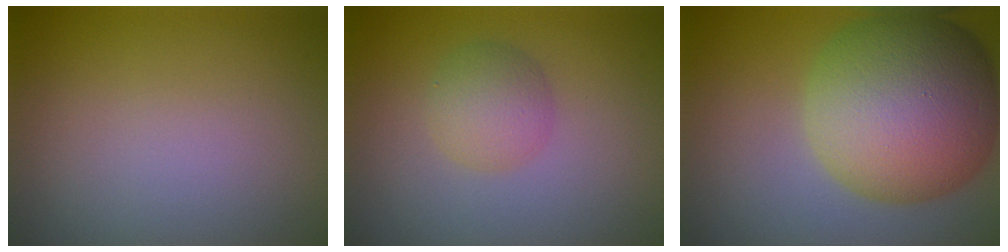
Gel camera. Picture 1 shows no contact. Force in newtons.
{"total": 2.8, "press": 2.8, "slide": 0.1}
{"total": 14.0, "press": 14.0, "slide": 0.3}